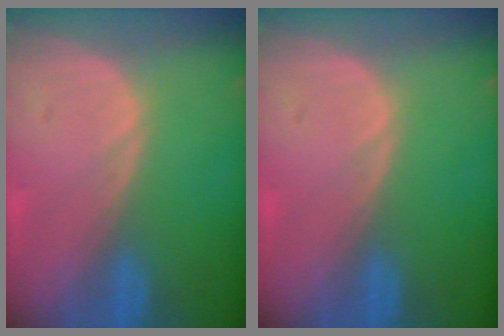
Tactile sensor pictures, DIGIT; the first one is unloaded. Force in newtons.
{"total": 0.0}